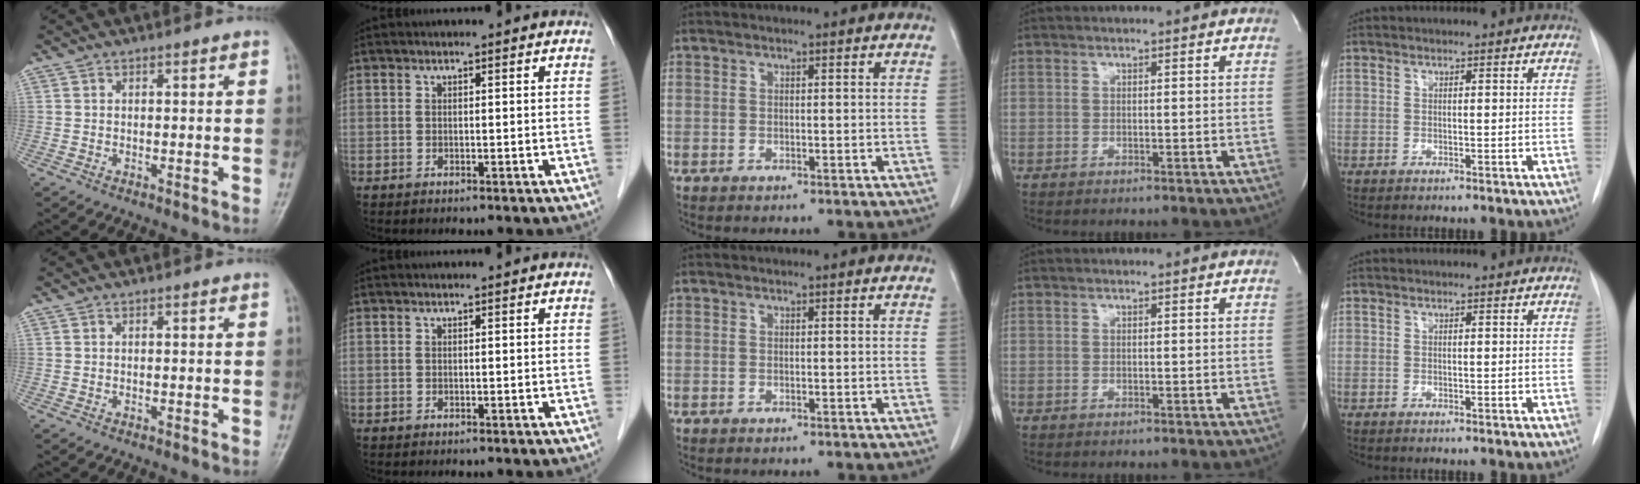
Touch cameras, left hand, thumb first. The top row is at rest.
{}